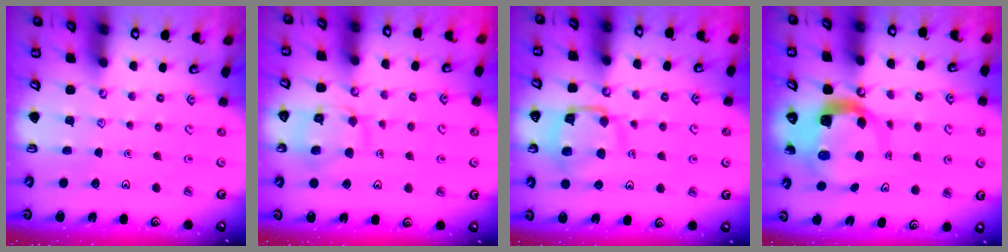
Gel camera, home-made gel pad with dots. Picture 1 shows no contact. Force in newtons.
{"total": 11.8, "press": 11.7, "slide": 0.9}
{"total": 12.5, "press": 12.5, "slide": 1.3}
{"total": 8.4, "press": 8.3, "slide": 1.0}